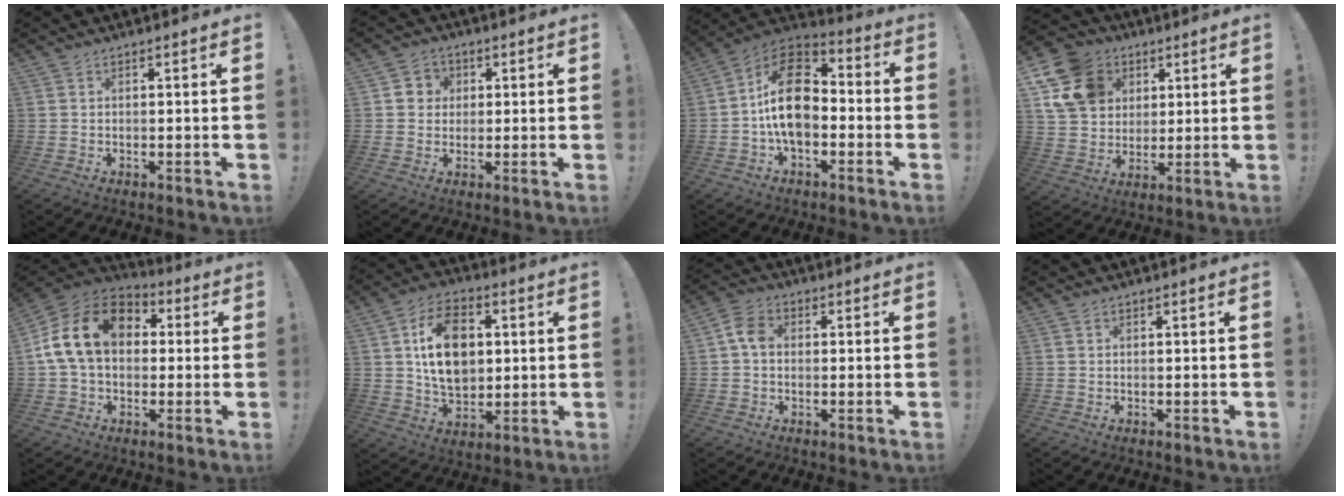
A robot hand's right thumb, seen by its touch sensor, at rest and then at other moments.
{"total": 5.5, "force": [0.7, 5.3, 1.2], "torque": [-0.014, 0.003, 0.012]}
{"total": 18.5, "force": [-0.1, 12.0, 14.1], "torque": [-0.242, 0.021, 0.003]}
{"total": 16.1, "force": [5.6, 13.2, 7.4], "torque": [-0.119, -0.019, 0.117]}
{"total": 18.5, "force": [3.9, 13.0, 12.6], "torque": [-0.229, 0.011, 0.070]}
{"total": 16.3, "force": [3.4, 11.5, 11.1], "torque": [-0.176, 0.000, 0.062]}
{"total": 6.4, "force": [0.5, 4.9, 4.1], "torque": [-0.062, 0.016, 0.013]}
{"total": 0.0}